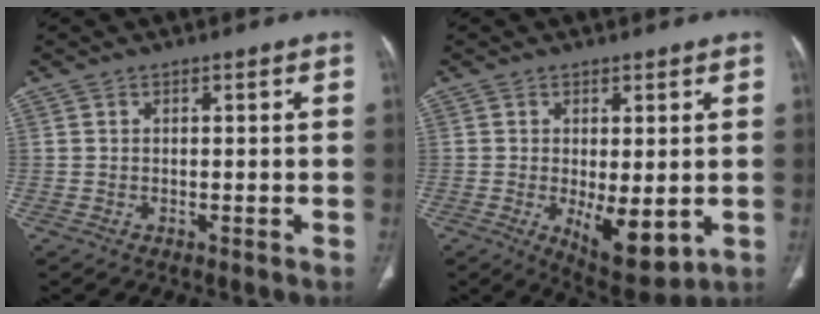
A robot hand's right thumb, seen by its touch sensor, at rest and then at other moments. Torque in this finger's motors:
{"motor_torque": [-0.49, 0.74, 0.01, -0.02, 0.26]}